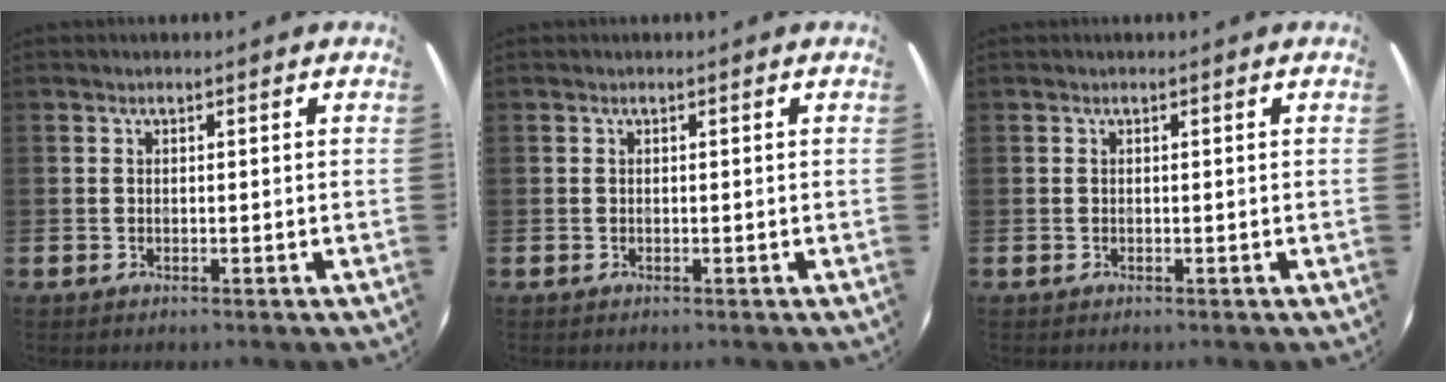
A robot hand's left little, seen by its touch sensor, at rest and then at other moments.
{"total": 0.0}
{"total": 0.0}